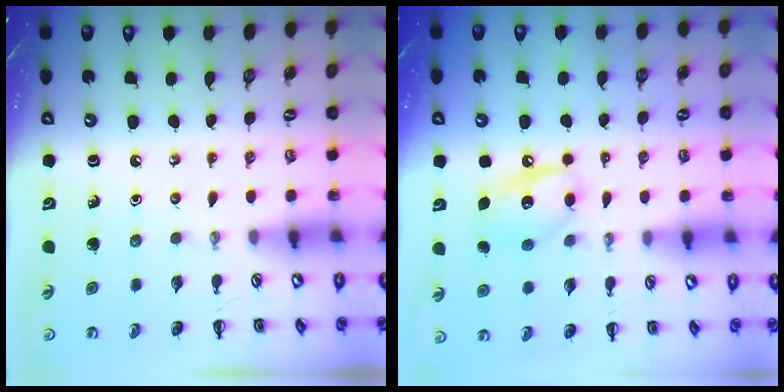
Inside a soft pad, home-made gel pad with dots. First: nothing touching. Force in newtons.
{"total": 11.2, "press": 11.1, "slide": 1.4}